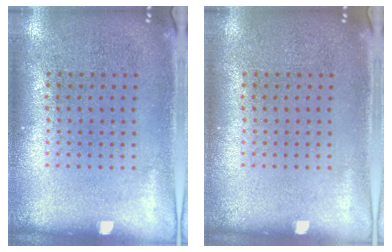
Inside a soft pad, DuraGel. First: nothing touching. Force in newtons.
{"total": 0.0}